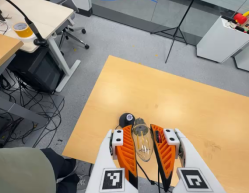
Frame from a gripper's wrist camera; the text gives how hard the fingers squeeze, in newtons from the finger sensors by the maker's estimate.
{"total": 20.3, "left": 21.8, "right": 18.9}